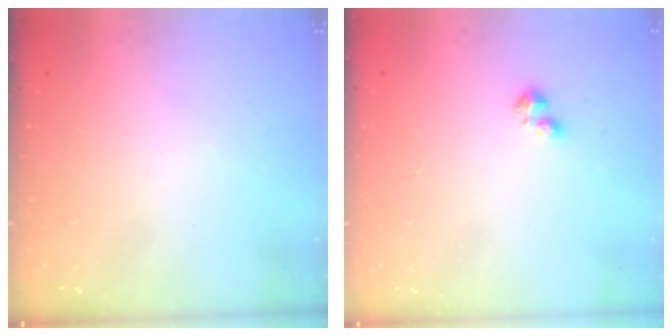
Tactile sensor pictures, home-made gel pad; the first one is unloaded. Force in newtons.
{"total": 1.9, "press": 1.9, "slide": 0.4}